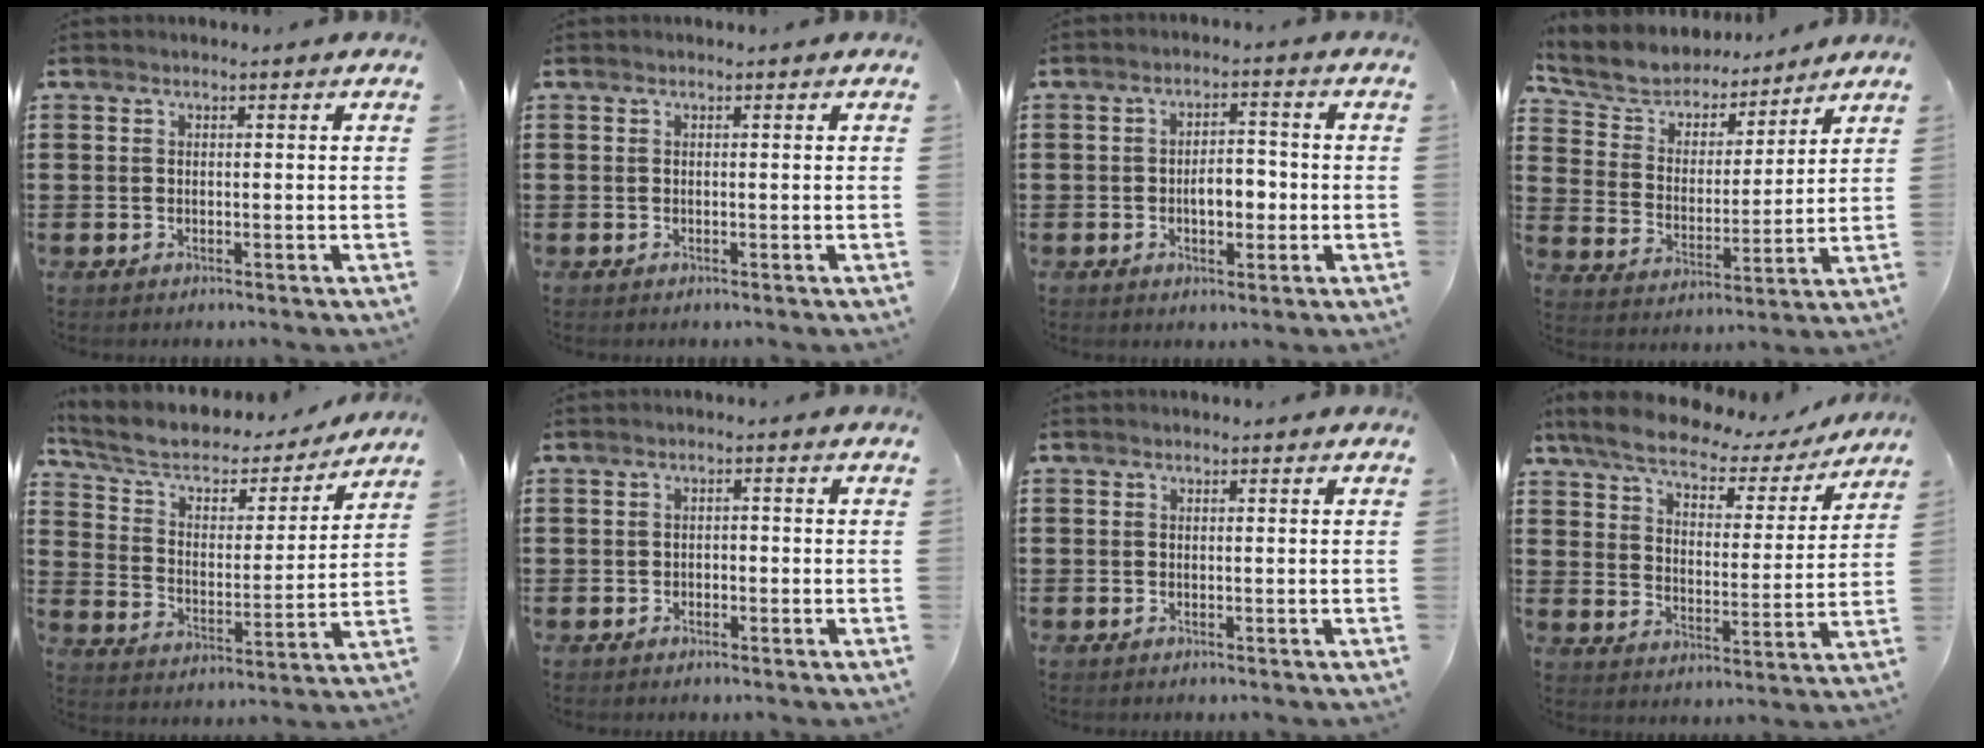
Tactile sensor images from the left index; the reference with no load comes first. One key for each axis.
{"total": 0.0}
{"total": 4.7, "fx": -1.0, "fy": 2.3, "fz": 3.9, "tx": -0.057, "ty": -0.001, "tz": -0.026}
{"total": 6.4, "fx": 6.0, "fy": 2.2, "fz": 0.6, "tx": -0.053, "ty": -0.040, "tz": 0.104}
{"total": 5.9, "fx": 4.5, "fy": 2.8, "fz": 2.6, "tx": -0.076, "ty": -0.026, "tz": 0.072}
{"total": 1.1, "fx": -0.9, "fy": 0.5, "fz": 0.3, "tx": -0.011, "ty": 0.000, "tz": -0.019}
{"total": 0.0}
{"total": 6.0, "fx": 5.2, "fy": 1.5, "fz": 2.5, "tx": -0.075, "ty": -0.028, "tz": 0.087}